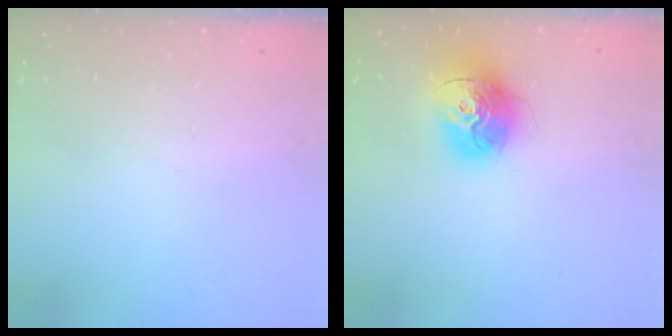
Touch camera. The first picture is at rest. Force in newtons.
{"total": 15.2, "press": 15.2, "slide": 1.3}